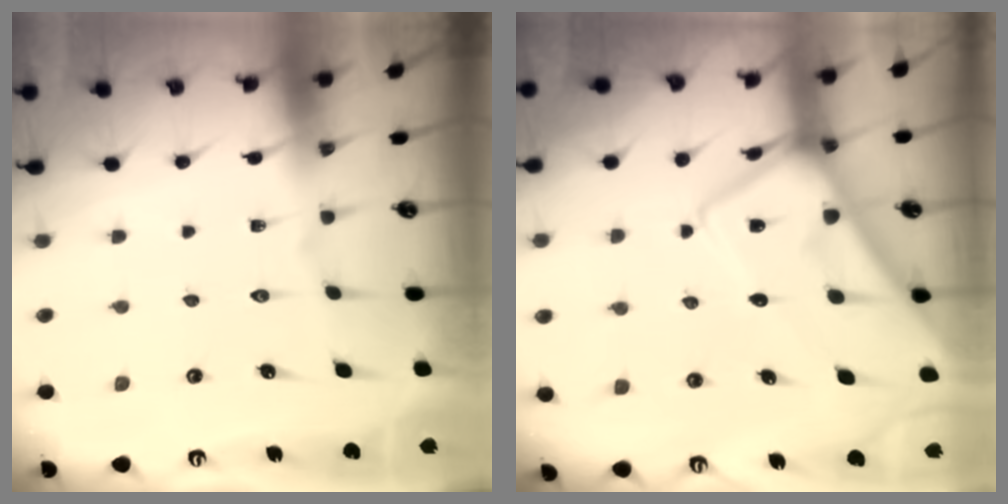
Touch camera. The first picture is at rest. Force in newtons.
{"total": 13.2, "press": 13.1, "slide": 1.3}